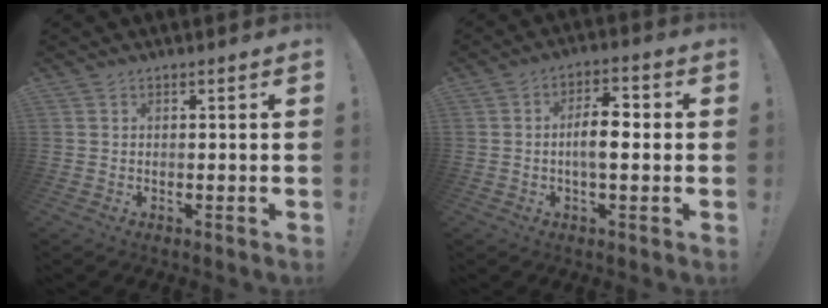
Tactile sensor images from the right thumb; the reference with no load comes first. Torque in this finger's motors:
{"motor_torque": [0.80, 1.19, 0.80, -0.10, 0.01]}